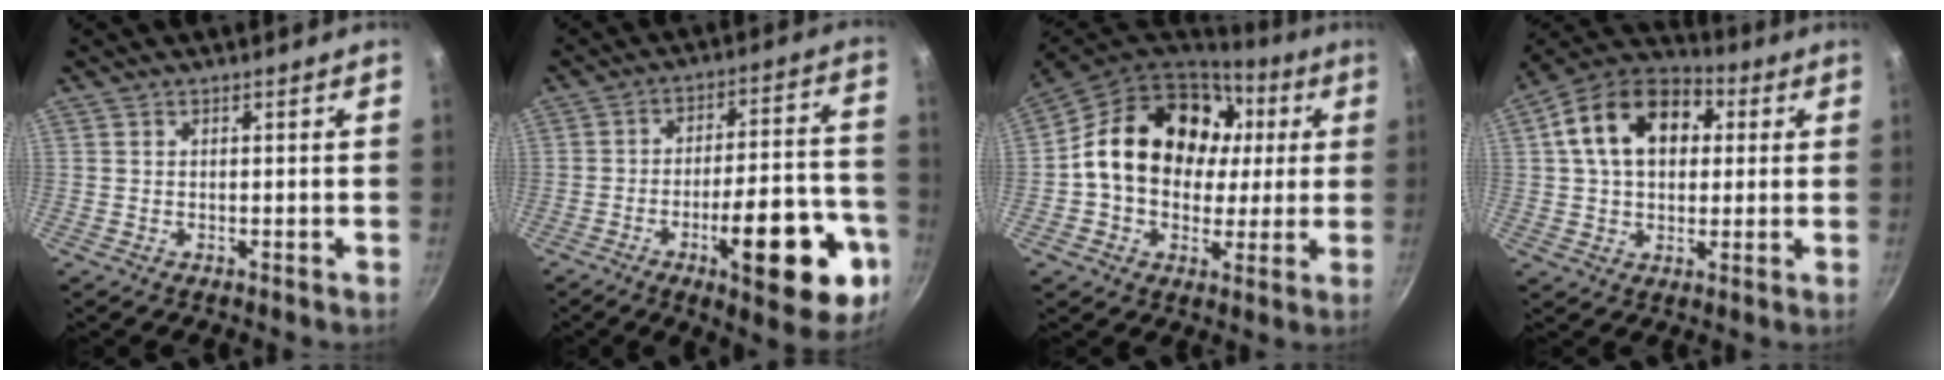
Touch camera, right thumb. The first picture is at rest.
{"total": 21.3, "force": [-8.7, 7.4, 18.0], "torque": [-0.205, 0.041, -0.116]}
{"total": 22.3, "force": [3.8, 17.1, 13.8], "torque": [-0.211, 0.028, 0.059]}
{"total": 17.1, "force": [4.0, 11.9, 11.6], "torque": [-0.173, 0.026, 0.049]}